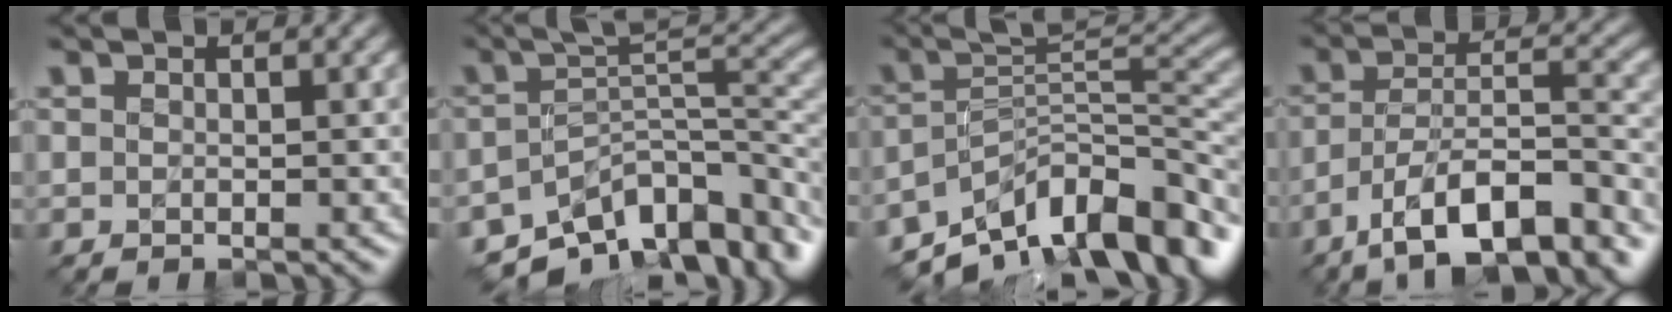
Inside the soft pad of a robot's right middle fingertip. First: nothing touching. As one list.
[{"total": 10.9, "force": [-6.6, 4.7, 7.3], "torque": [-0.108, -0.009, -0.100]}, {"total": 11.3, "force": [-7.8, 3.7, 7.4], "torque": [-0.099, 0.009, -0.143]}, {"total": 12.2, "force": [-8.6, 4.0, 7.7], "torque": [-0.118, 0.013, -0.144]}]